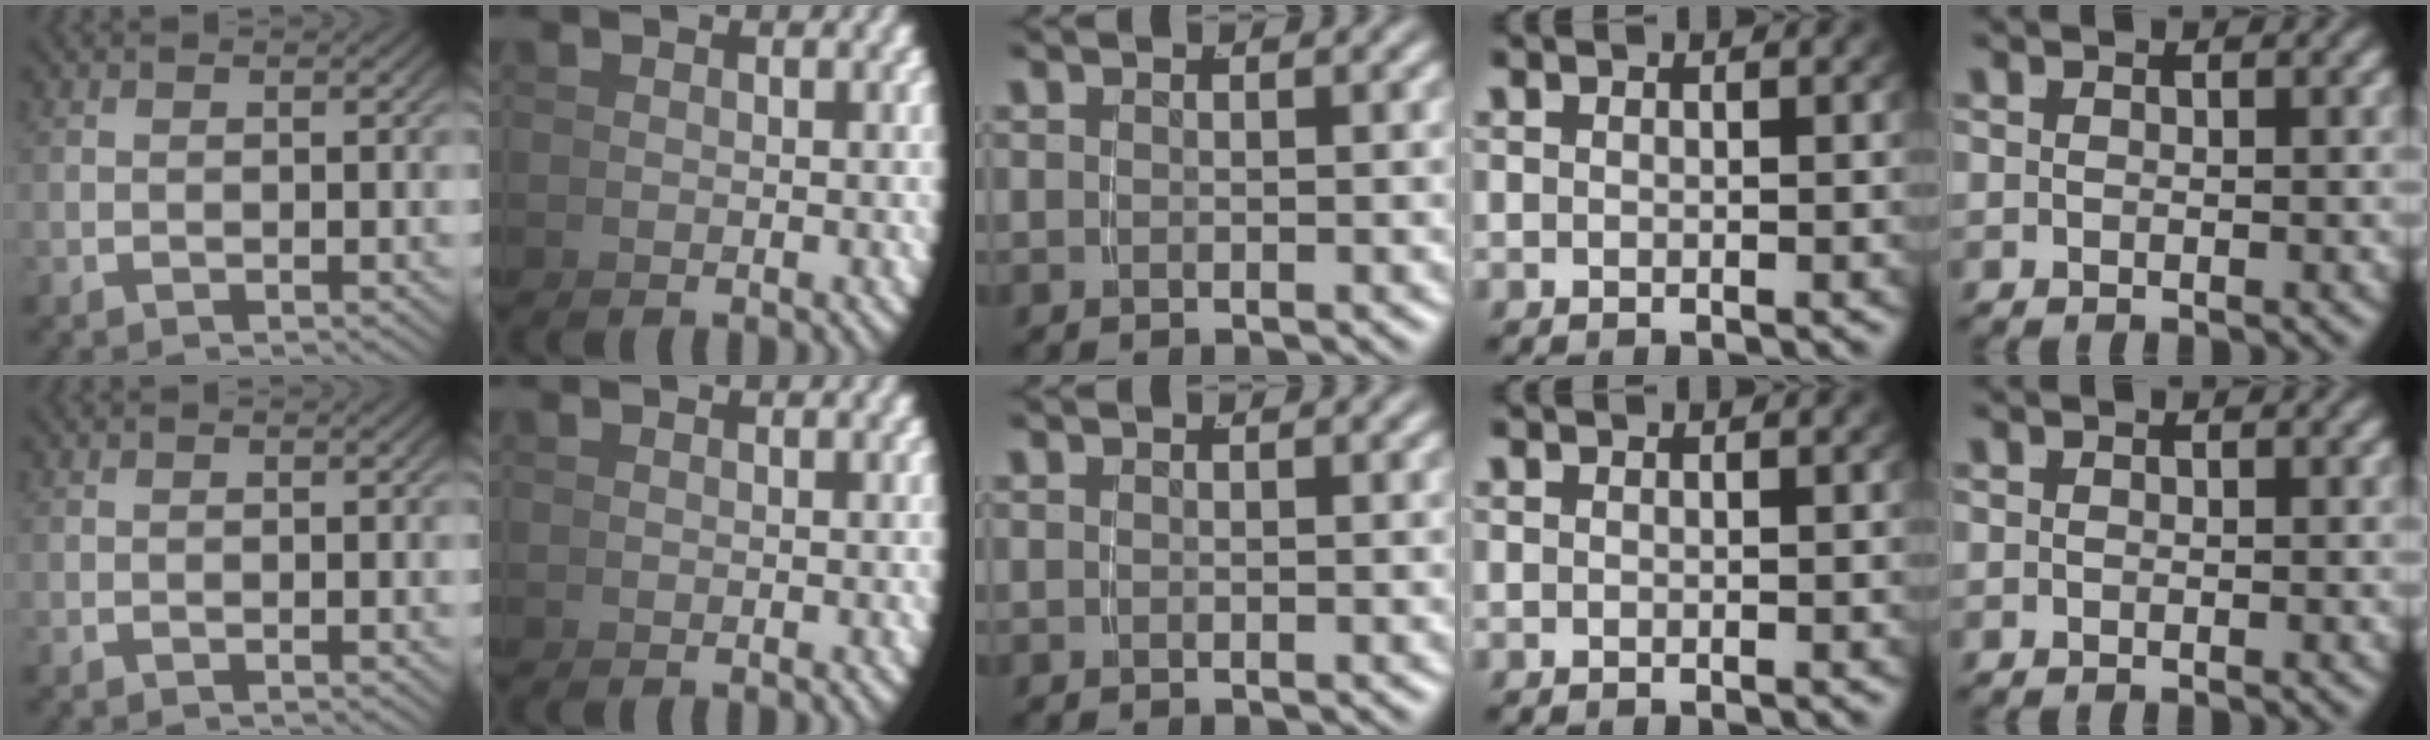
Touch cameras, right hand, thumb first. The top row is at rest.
{}